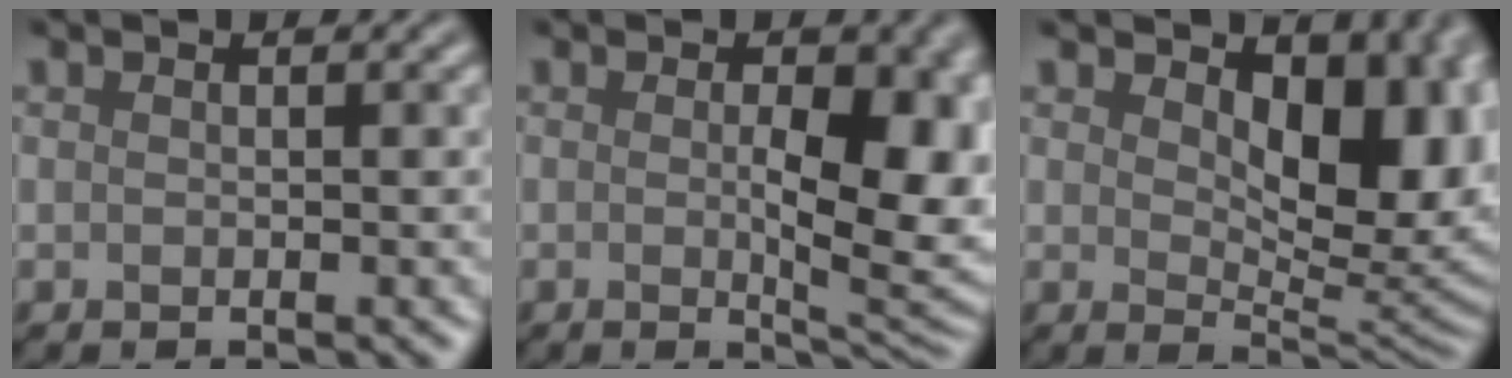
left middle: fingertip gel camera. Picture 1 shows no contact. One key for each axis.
{"total": 7.5, "fx": -0.1, "fy": 3.0, "fz": 6.9, "tx": -0.086, "ty": -0.008, "tz": 0.005}
{"total": 9.1, "fx": 2.3, "fy": 5.1, "fz": 7.2, "tx": -0.103, "ty": -0.014, "tz": 0.039}